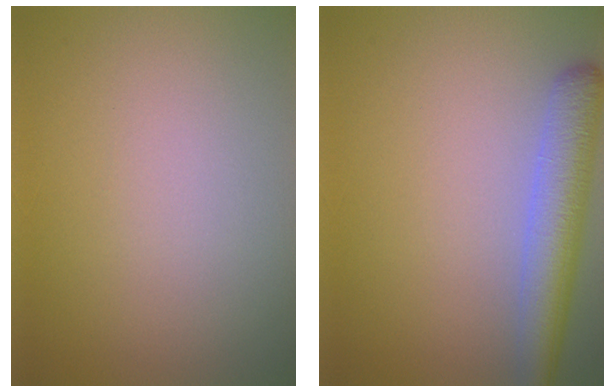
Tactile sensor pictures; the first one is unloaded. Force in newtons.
{"total": 5.1, "press": 5.1, "slide": 0.3}